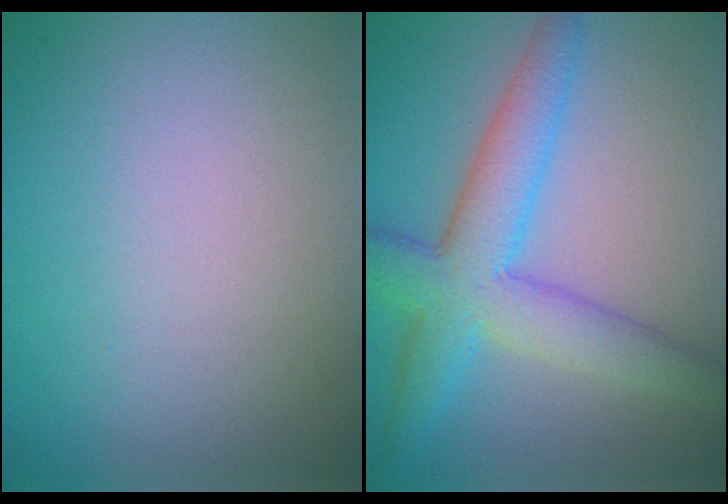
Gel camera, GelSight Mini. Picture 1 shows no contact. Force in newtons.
{"total": 6.5, "press": 6.5, "slide": 0.1}